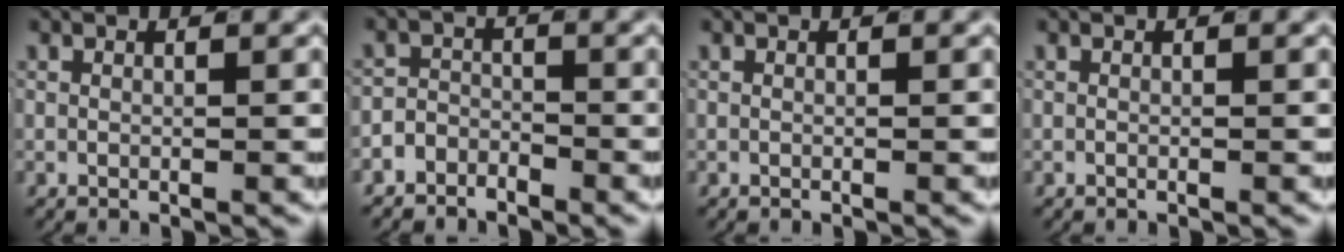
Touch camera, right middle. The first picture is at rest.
{"total": 3.2, "force": [-2.8, 1.6, 0.1], "torque": [0.010, -0.007, -0.053]}
{"total": 0.0}
{"total": 0.0}